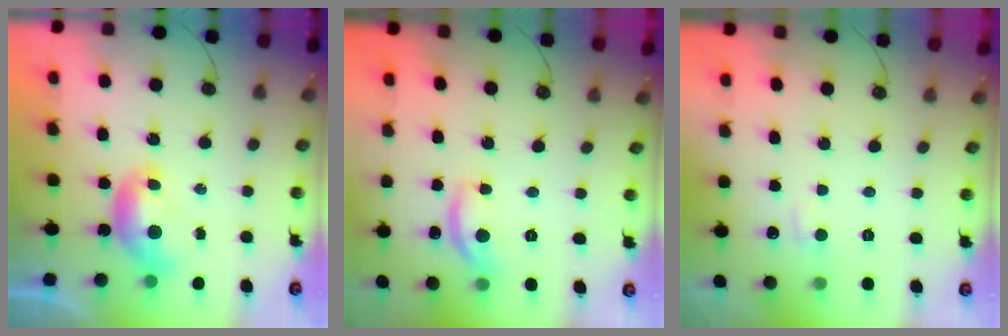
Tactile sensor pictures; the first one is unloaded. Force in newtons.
{"total": 8.1, "press": 8.0, "slide": 0.6}
{"total": 0.9, "press": 0.6, "slide": 0.6}